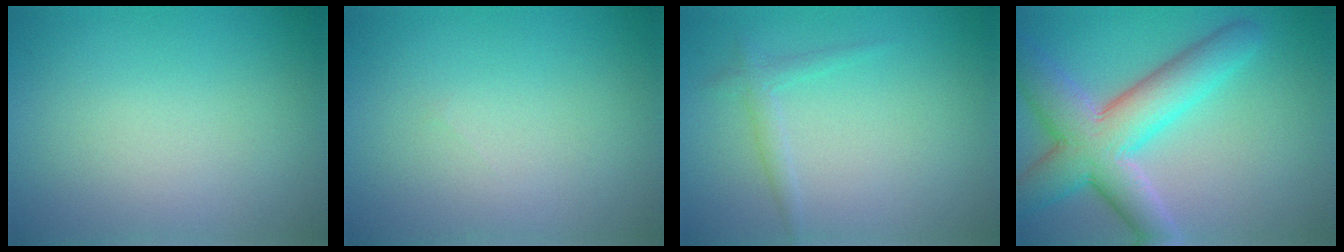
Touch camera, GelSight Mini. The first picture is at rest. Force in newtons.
{"total": 0.0}
{"total": 1.3, "press": 1.3, "slide": 0.0}
{"total": 8.8, "press": 8.8, "slide": 0.6}